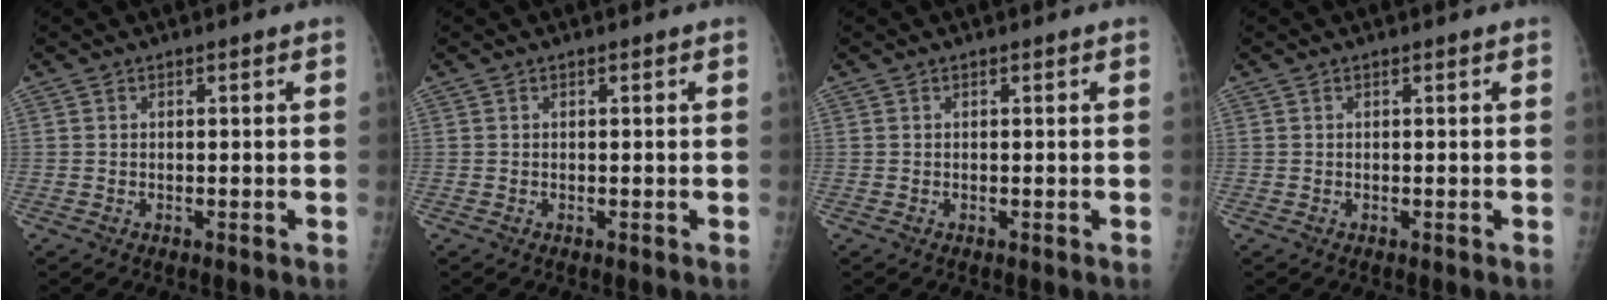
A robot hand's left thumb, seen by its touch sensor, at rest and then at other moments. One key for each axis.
{"total": 0.0}
{"total": 0.0}
{"total": 0.0}